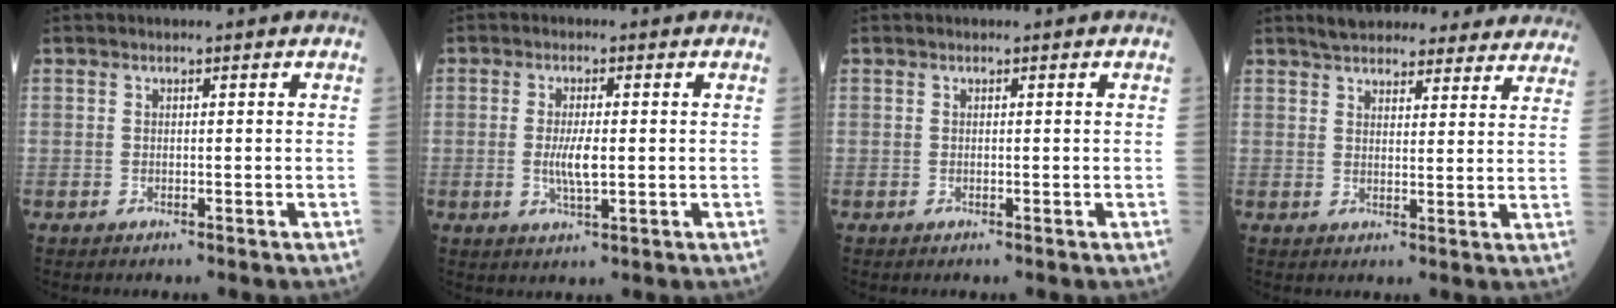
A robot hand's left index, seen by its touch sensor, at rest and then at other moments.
{"total": 4.1, "force": [-0.2, 0.8, 4.0], "torque": [-0.084, -0.006, -0.003]}
{"total": 0.0}
{"total": 22.0, "force": [20.0, 5.7, 7.3], "torque": [-0.093, 0.010, 0.241]}